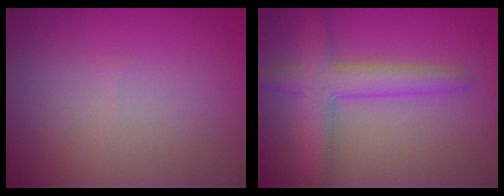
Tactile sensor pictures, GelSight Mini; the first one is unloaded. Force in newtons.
{"total": 4.5, "press": 4.5, "slide": 0.2}